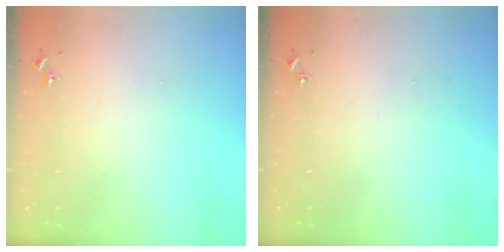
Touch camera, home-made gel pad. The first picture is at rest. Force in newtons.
{"total": 0.0}